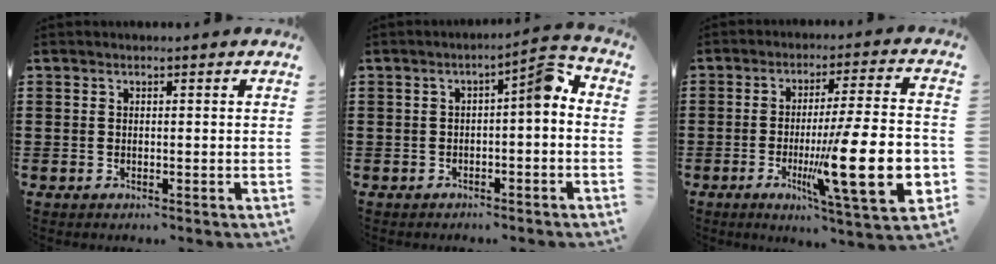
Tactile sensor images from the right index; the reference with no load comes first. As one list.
[{"total": 3.9, "force": [-0.4, 0.9, 3.8], "torque": [-0.060, 0.005, -0.018]}, {"total": 18.7, "force": [-4.1, 3.8, 17.8], "torque": [-0.283, -0.014, -0.055]}]